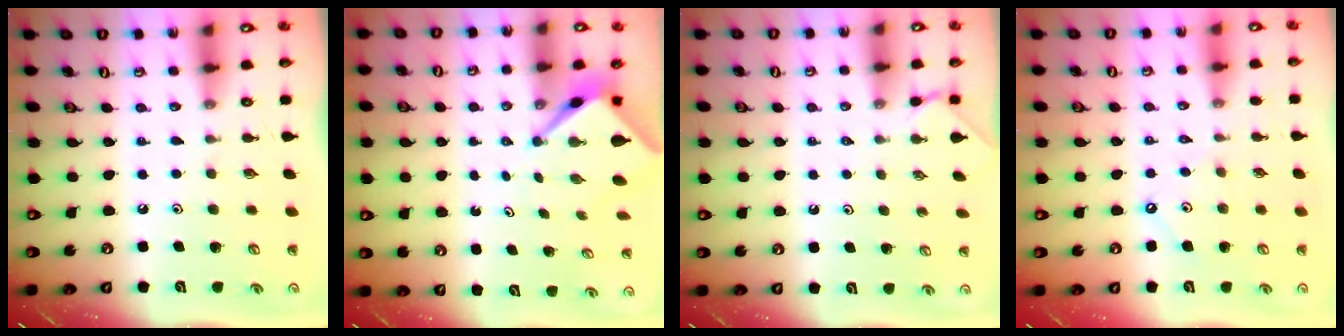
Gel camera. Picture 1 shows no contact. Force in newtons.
{"total": 3.7, "press": 3.7, "slide": 0.2}
{"total": 1.4, "press": 1.4, "slide": 0.2}
{"total": 2.9, "press": 2.8, "slide": 0.5}